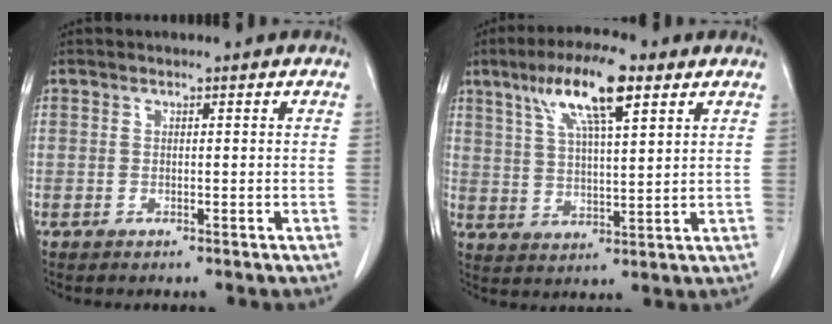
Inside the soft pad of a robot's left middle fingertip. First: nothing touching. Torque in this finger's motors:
{"motor_torque": [1.51, -0.64, 0.50, 0.19]}